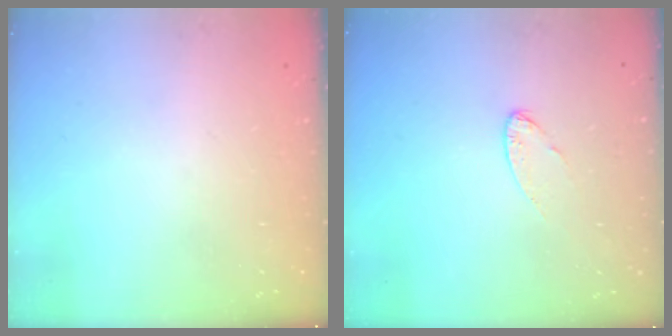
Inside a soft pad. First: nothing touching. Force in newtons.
{"total": 4.8, "press": 4.8, "slide": 0.4}